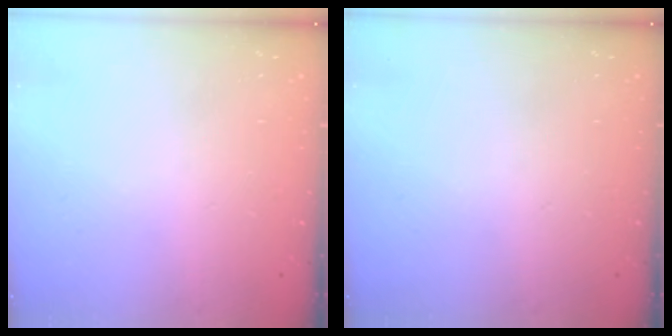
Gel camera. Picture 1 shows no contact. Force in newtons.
{"total": 0.0}